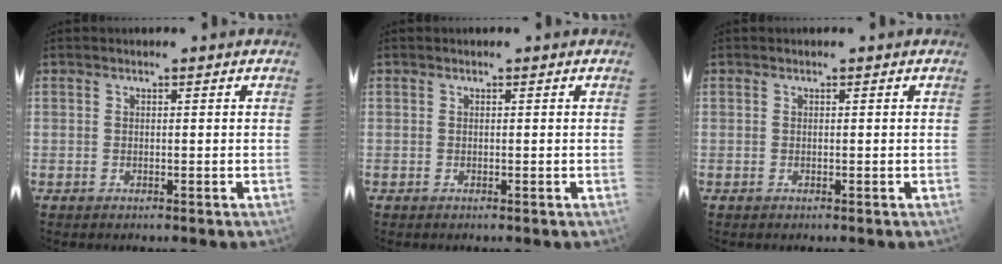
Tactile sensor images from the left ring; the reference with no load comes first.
{"total": 0.0}
{"total": 0.0}